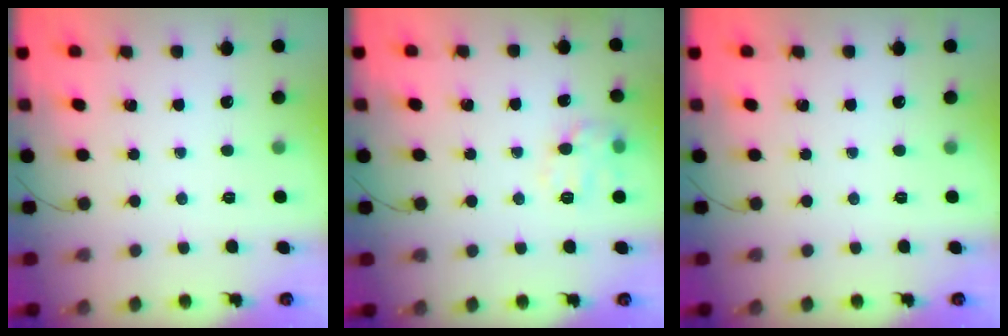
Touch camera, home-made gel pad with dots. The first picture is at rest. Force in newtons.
{"total": 10.0, "press": 10.0, "slide": 0.2}
{"total": 0.0}